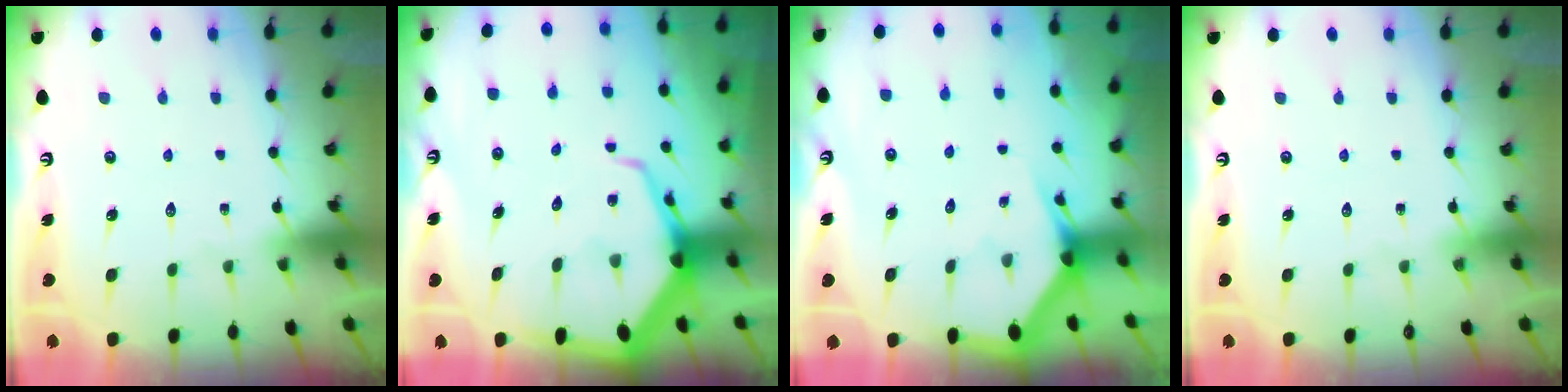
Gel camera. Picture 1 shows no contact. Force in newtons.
{"total": 9.7, "press": 9.6, "slide": 1.2}
{"total": 2.9, "press": 2.9, "slide": 0.0}
{"total": 0.0}